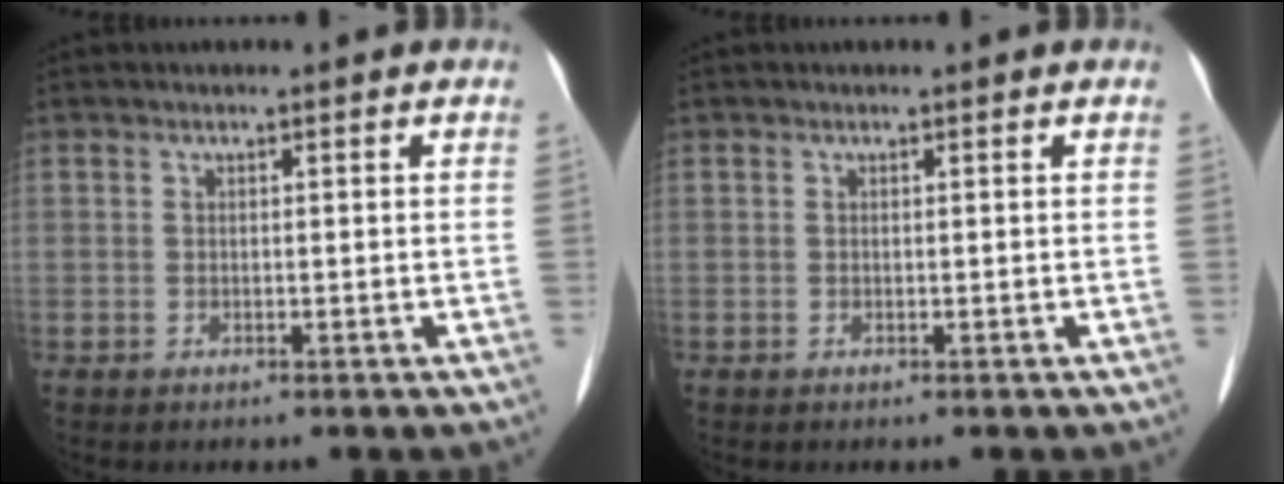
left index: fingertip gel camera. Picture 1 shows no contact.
{"total": 0.0}